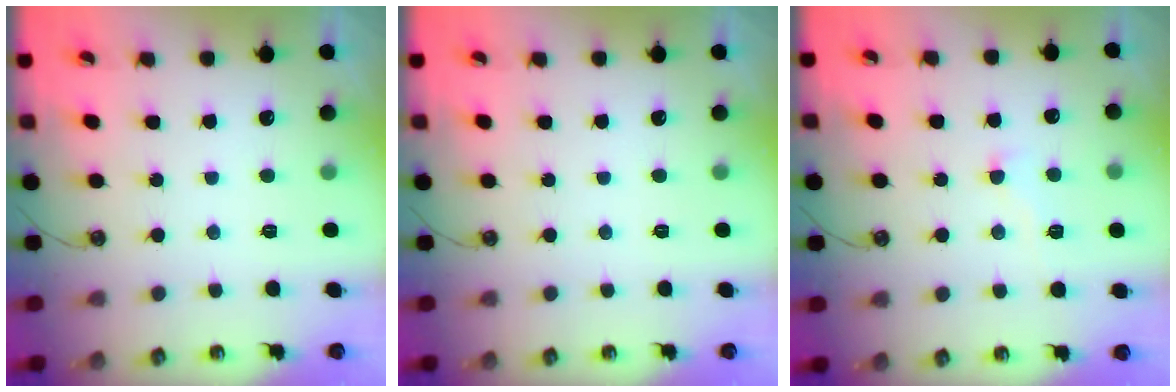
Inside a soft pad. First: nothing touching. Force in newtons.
{"total": 0.0}
{"total": 0.8, "press": 0.7, "slide": 0.4}